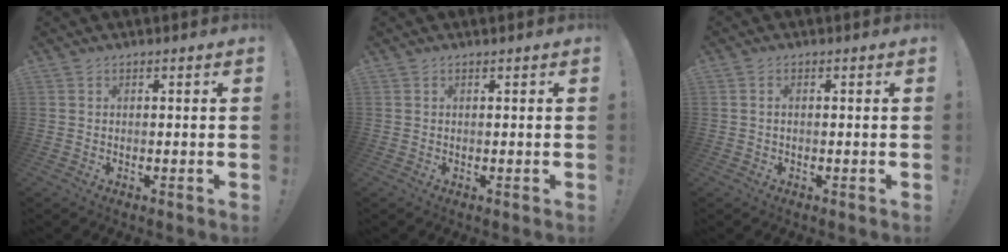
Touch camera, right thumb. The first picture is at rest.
{"total": 0.6, "force": [0.5, -0.2, 0.0], "torque": [0.005, -0.003, 0.008]}
{"total": 0.7, "force": [0.1, 0.0, 0.7], "torque": [-0.014, 0.000, 0.002]}